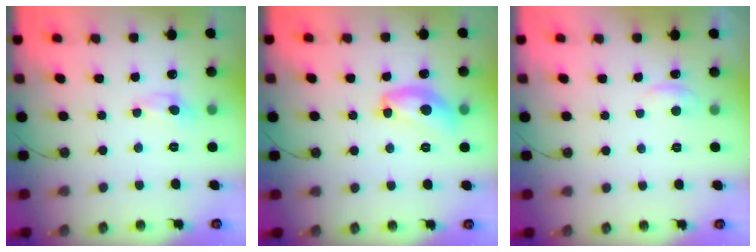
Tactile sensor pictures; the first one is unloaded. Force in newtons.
{"total": 9.8, "press": 9.8, "slide": 0.6}
{"total": 1.0, "press": 0.7, "slide": 0.8}